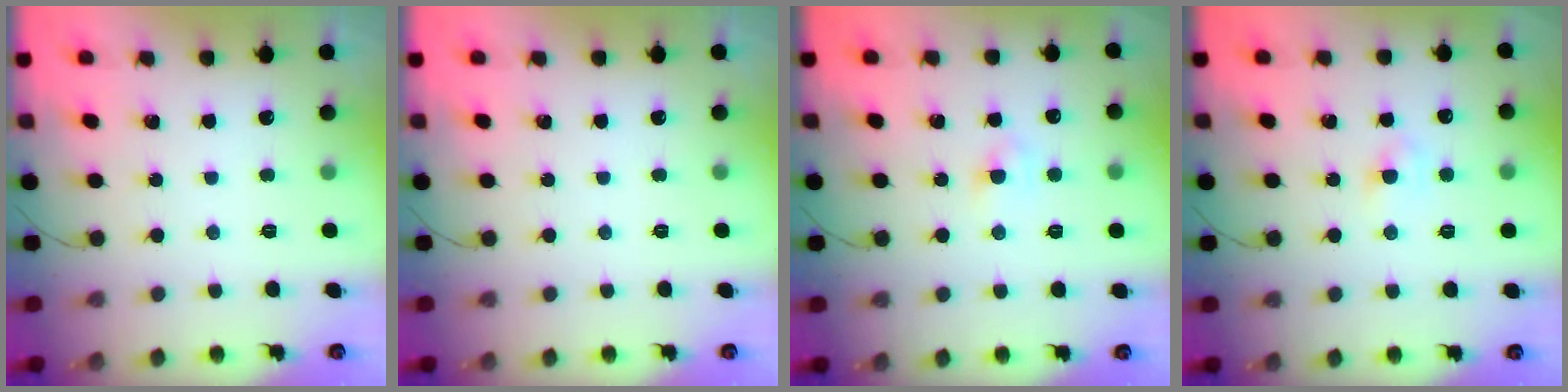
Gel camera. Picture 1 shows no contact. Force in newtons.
{"total": 0.0}
{"total": 2.6, "press": 2.5, "slide": 0.8}
{"total": 2.6, "press": 2.5, "slide": 0.8}